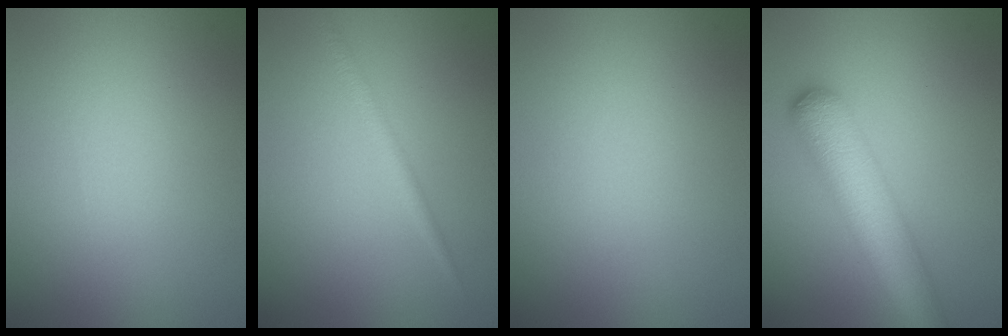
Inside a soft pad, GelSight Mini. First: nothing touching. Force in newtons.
{"total": 1.5, "press": 1.5, "slide": 0.1}
{"total": 0.0}
{"total": 7.1, "press": 7.1, "slide": 0.2}